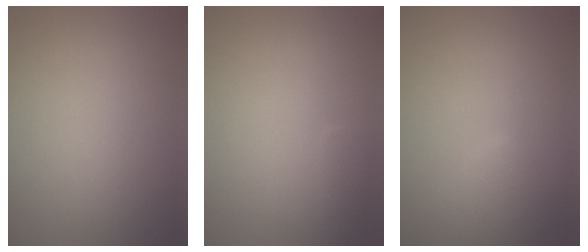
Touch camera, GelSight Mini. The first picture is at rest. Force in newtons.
{"total": 0.9, "press": 0.9, "slide": 0.1}
{"total": 2.6, "press": 2.6, "slide": 0.1}